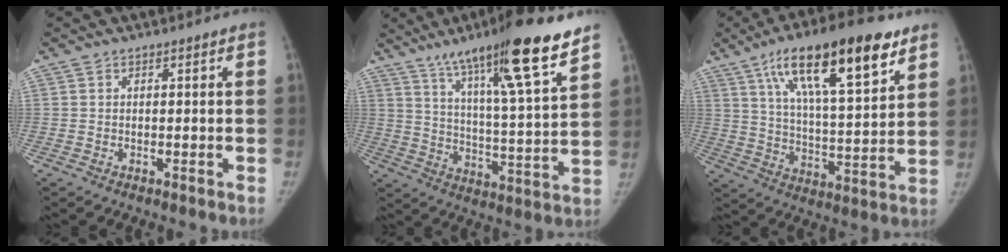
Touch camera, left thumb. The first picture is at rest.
{"total": 21.2, "force": [14.0, 1.7, 15.8], "torque": [-0.231, -0.052, 0.228]}
{"total": 23.2, "force": [12.8, 7.0, 18.0], "torque": [-0.273, -0.028, 0.215]}